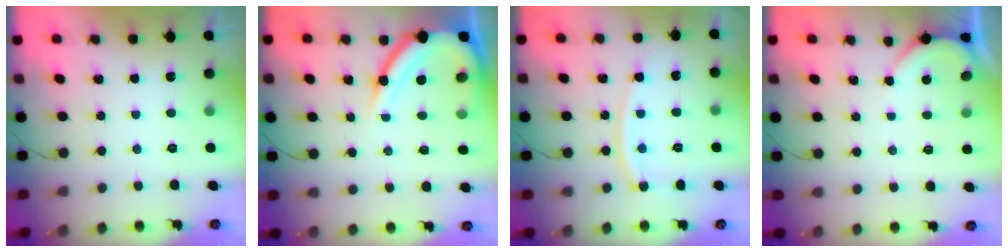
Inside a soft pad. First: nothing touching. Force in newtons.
{"total": 12.2, "press": 12.1, "slide": 1.3}
{"total": 10.7, "press": 10.7, "slide": 1.1}
{"total": 2.0, "press": 2.0, "slide": 0.2}